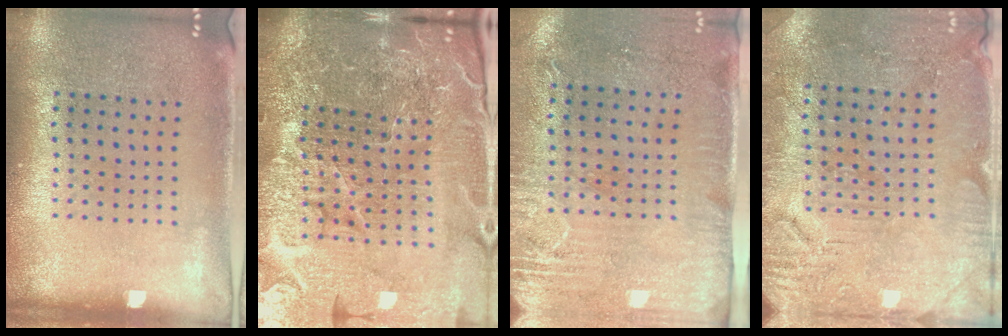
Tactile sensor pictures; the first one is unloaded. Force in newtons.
{"total": 6.5, "press": 5.8, "slide": 3.0}
{"total": 3.0, "press": 2.4, "slide": 1.7}
{"total": 3.0, "press": 2.9, "slide": 0.6}